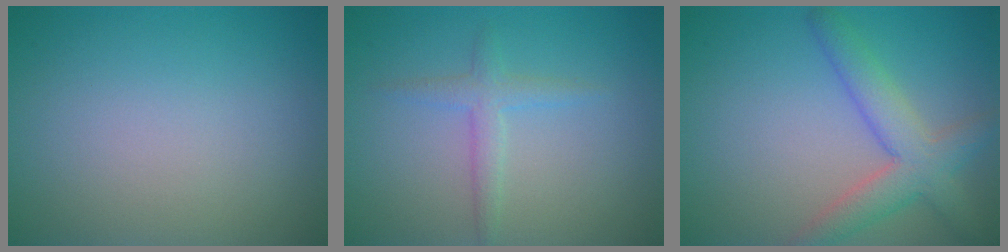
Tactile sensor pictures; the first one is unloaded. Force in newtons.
{"total": 1.9, "press": 1.9, "slide": 0.2}
{"total": 4.6, "press": 4.6, "slide": 0.2}